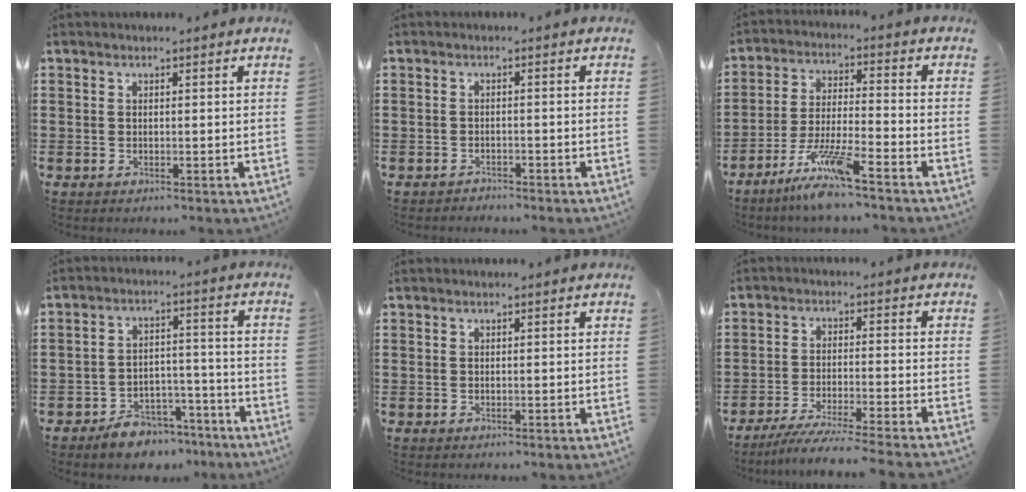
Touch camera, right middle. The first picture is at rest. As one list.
[{"total": 1.3, "force": [-1.3, 0.2, 0.1], "torque": [-0.006, 0.000, -0.027]}, {"total": 8.5, "force": [-6.8, 0.2, 5.2], "torque": [-0.113, -0.014, -0.133]}, {"total": 6.0, "force": [-5.5, 2.0, 1.4], "torque": [-0.024, 0.020, -0.106]}, {"total": 0.0}, {"total": 5.3, "force": [-4.8, -0.5, 2.1], "torque": [-0.041, -0.016, -0.094]}]